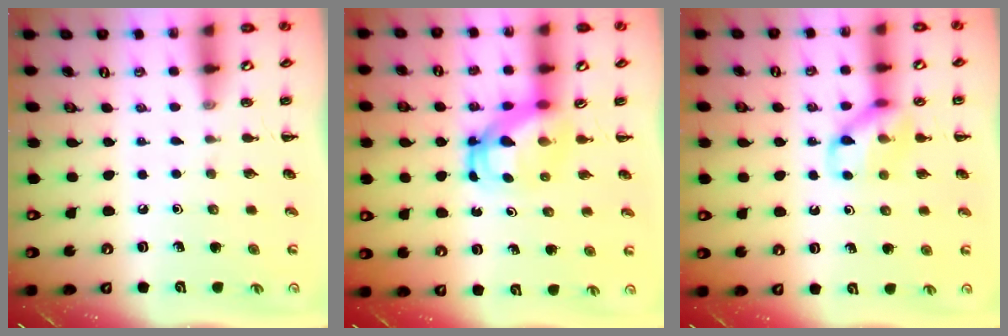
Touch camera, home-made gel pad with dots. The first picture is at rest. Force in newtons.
{"total": 4.9, "press": 4.8, "slide": 0.7}
{"total": 11.5, "press": 11.4, "slide": 1.6}